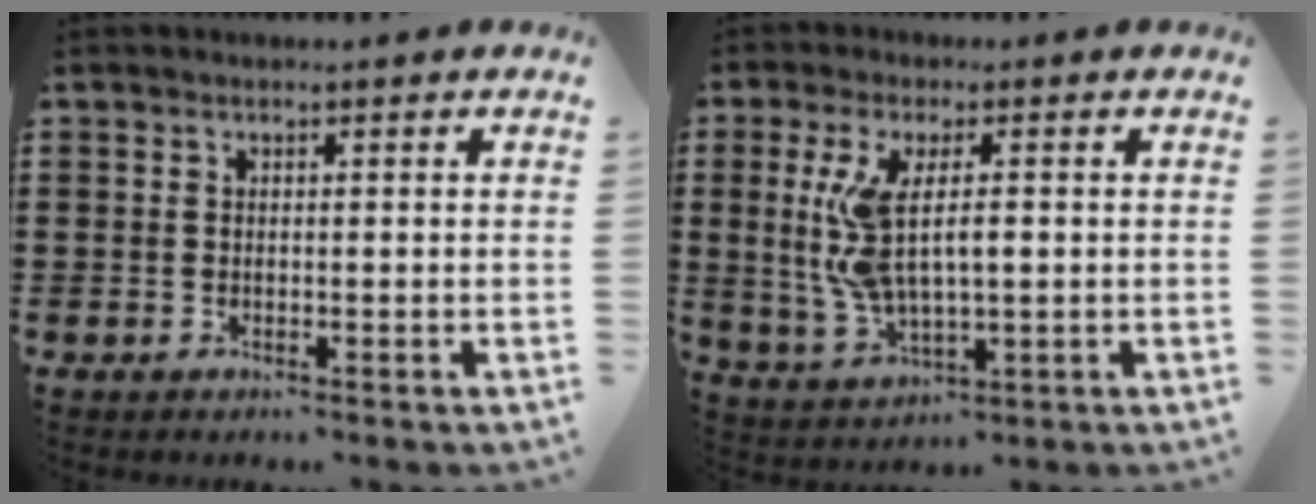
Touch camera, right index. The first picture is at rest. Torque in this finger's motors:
{"motor_torque": [1.14, 0.48, 0.46, 0.21]}